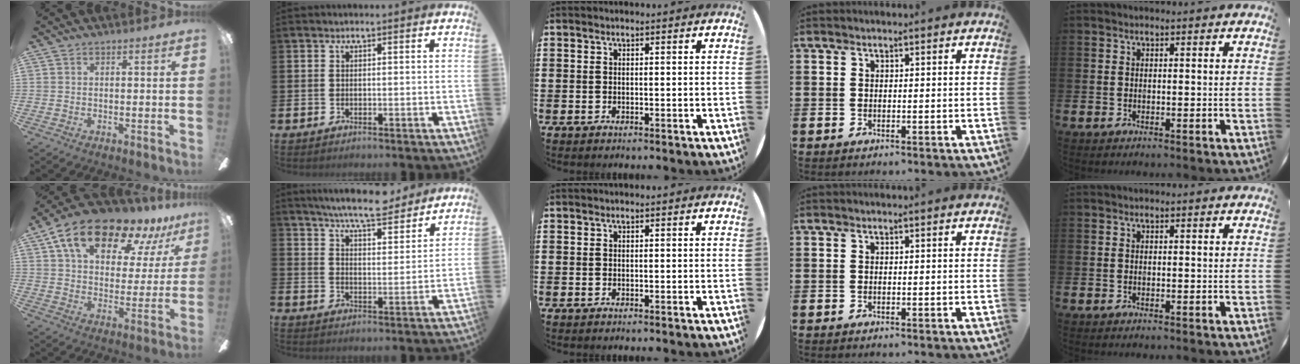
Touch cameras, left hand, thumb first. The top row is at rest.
{"thumb": {"total": 19.0, "force": [12.8, 9.0, 10.8], "torque": [-0.182, -0.073, 0.219]}, "index": {"total": 7.7, "force": [7.4, 0.7, 2.0], "torque": [-0.053, -0.042, 0.131]}}